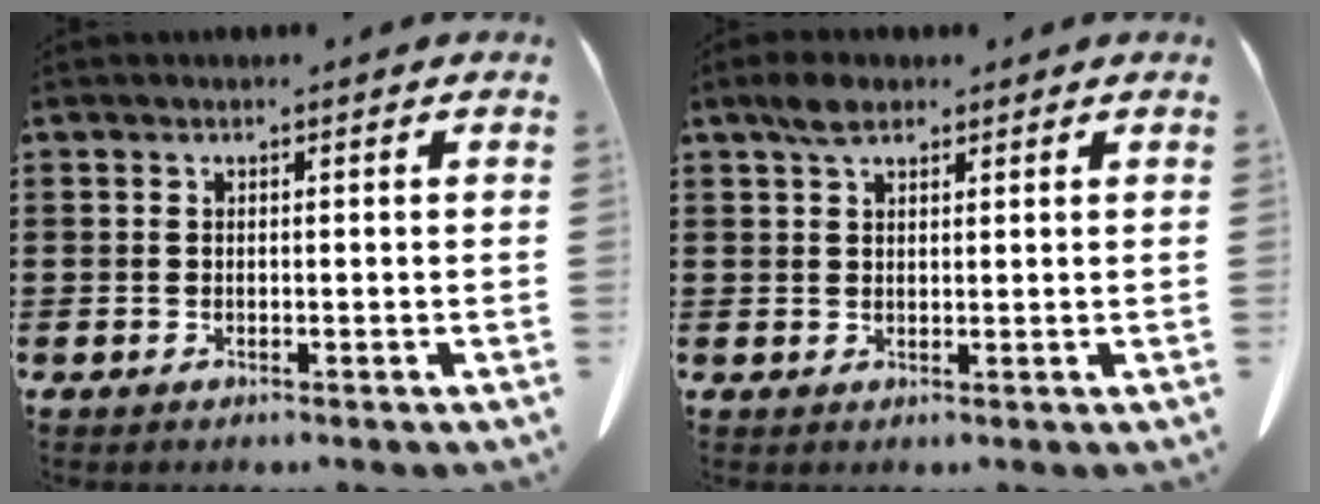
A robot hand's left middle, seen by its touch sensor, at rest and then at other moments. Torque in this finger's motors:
{"motor_torque": [1.53, 0.61, 0.17, 0.15]}